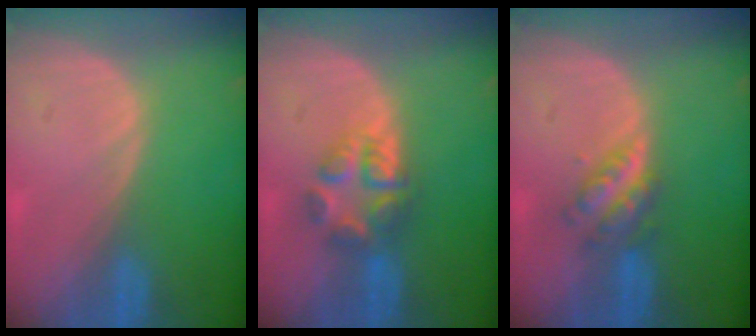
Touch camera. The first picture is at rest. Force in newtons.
{"total": 5.7, "press": 5.3, "slide": 2.0}
{"total": 4.7, "press": 4.4, "slide": 1.5}